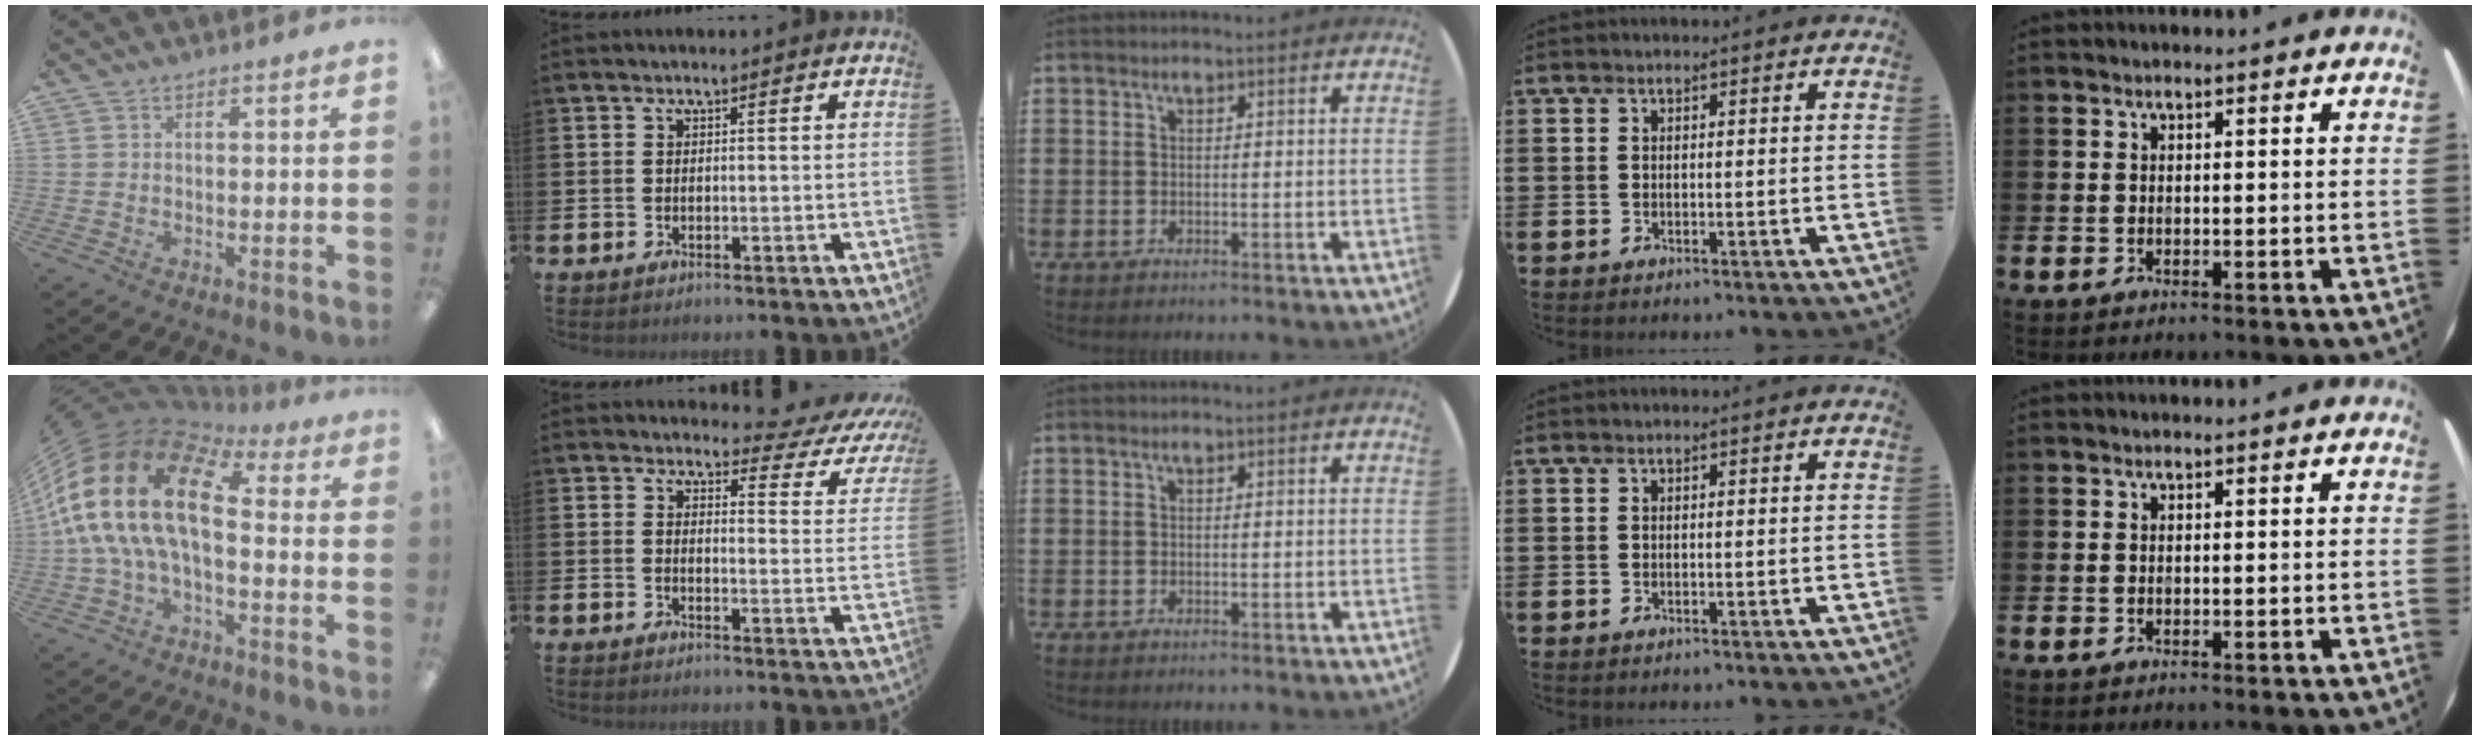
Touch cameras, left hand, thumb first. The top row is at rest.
{"thumb": {"total": 22.0, "force": [2.7, 11.4, 18.7], "torque": [-0.399, 0.000, 0.050]}, "index": {"total": 3.5, "force": [2.8, 1.8, 1.2], "torque": [-0.017, -0.029, 0.037]}}